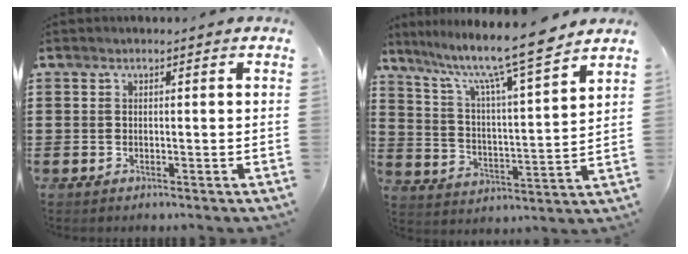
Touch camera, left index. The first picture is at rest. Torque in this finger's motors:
{"motor_torque": [1.99, -0.07, 0.90, 0.19]}